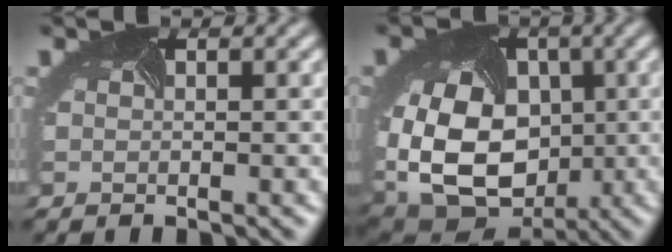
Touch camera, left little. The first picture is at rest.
{"total": 17.2, "force": [-1.6, 13.4, 10.6], "torque": [-0.221, -0.029, -0.027]}